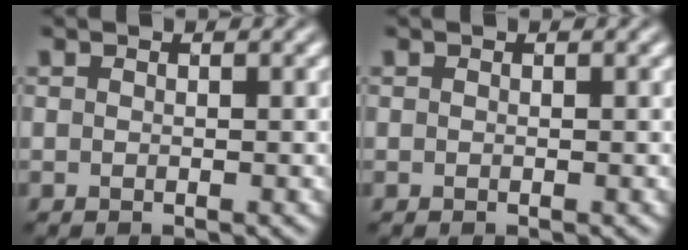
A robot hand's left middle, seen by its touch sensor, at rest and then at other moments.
{"total": 0.0}